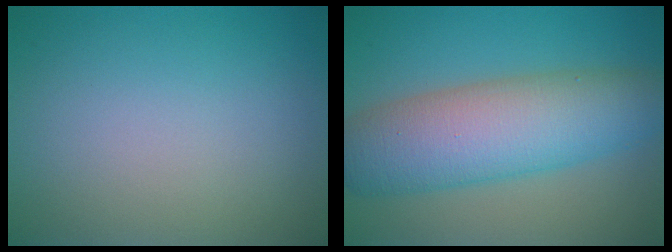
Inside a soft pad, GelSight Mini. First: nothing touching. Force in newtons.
{"total": 9.1, "press": 9.1, "slide": 0.1}